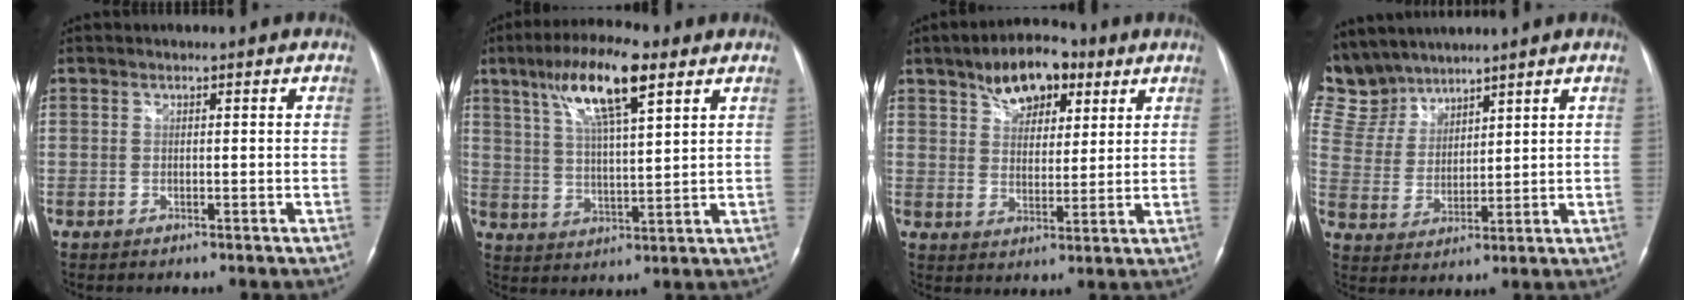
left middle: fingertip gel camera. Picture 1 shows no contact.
{"total": 12.4, "force": [6.8, 2.0, 10.1], "torque": [-0.191, 0.014, 0.119]}
{"total": 9.2, "force": [5.4, 4.8, 5.8], "torque": [-0.094, 0.016, 0.090]}
{"total": 10.0, "force": [9.4, 3.5, 0.9], "torque": [-0.037, 0.017, 0.206]}